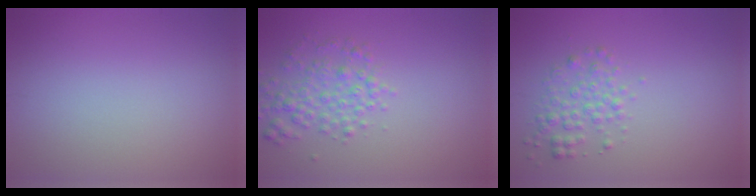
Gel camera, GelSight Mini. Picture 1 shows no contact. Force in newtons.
{"total": 2.9, "press": 2.9, "slide": 0.1}
{"total": 2.2, "press": 2.2, "slide": 0.1}